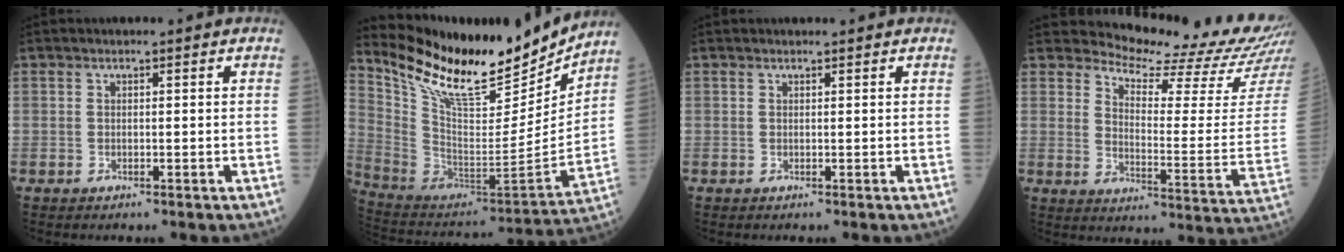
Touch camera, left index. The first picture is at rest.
{"total": 21.8, "force": [18.8, 4.9, 10.0], "torque": [-0.184, -0.034, 0.316]}
{"total": 1.2, "force": [1.1, 0.0, 0.2], "torque": [-0.009, 0.008, 0.017]}
{"total": 15.6, "force": [15.3, -1.5, 2.7], "torque": [-0.052, -0.118, 0.191]}